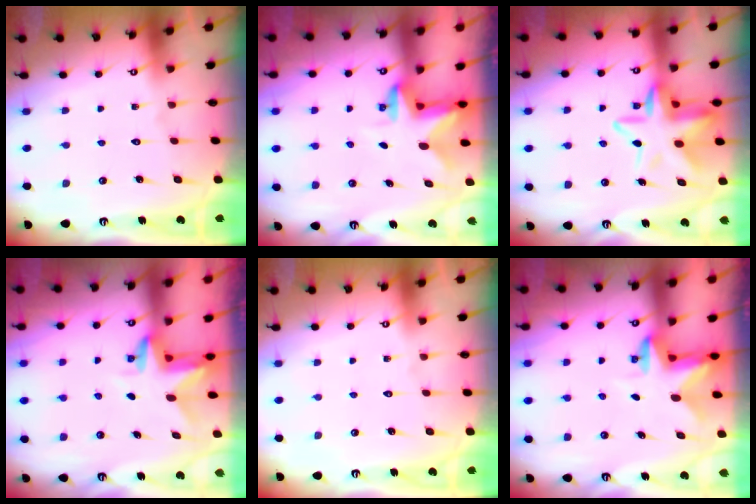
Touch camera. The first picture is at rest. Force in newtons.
{"total": 2.3, "press": 2.3, "slide": 0.4}
{"total": 13.7, "press": 13.5, "slide": 2.6}
{"total": 2.9, "press": 2.9, "slide": 0.2}
{"total": 0.0}
{"total": 2.7, "press": 2.6, "slide": 0.5}